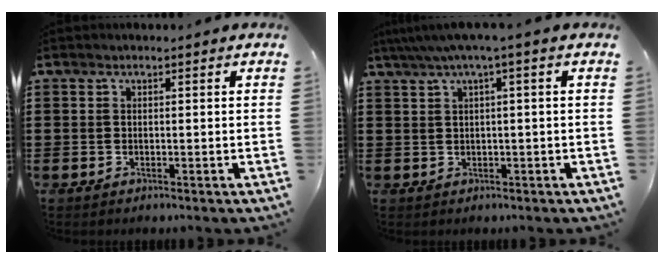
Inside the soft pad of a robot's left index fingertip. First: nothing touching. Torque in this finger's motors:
{"motor_torque": [1.43, -0.71, 0.49, 0.15]}